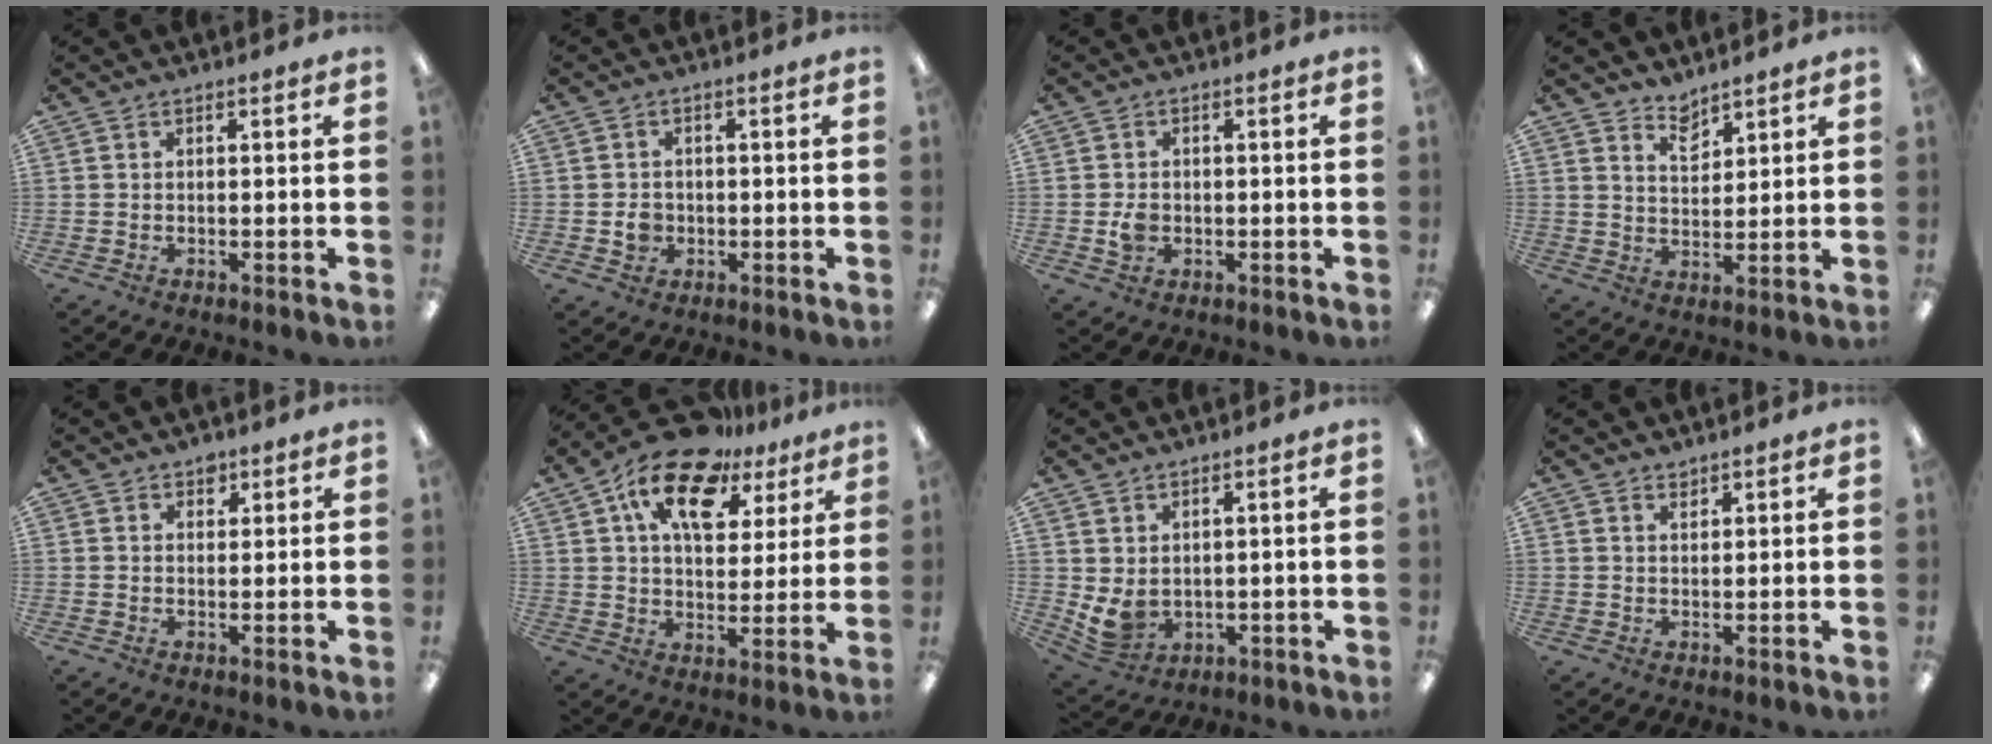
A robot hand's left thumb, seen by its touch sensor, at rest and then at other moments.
{"total": 3.3, "force": [-0.5, 3.0, 1.4], "torque": [-0.016, 0.002, -0.010]}
{"total": 3.3, "force": [-0.4, 2.6, 1.9], "torque": [-0.026, 0.001, -0.009]}
{"total": 4.9, "force": [4.2, 2.2, 1.1], "torque": [-0.017, -0.025, 0.078]}
{"total": 2.4, "force": [1.7, 1.6, 0.7], "torque": [-0.001, -0.005, 0.028]}
{"total": 16.5, "force": [9.9, 8.7, 9.9], "torque": [-0.172, -0.041, 0.174]}
{"total": 4.8, "force": [1.5, 3.6, 2.7], "torque": [-0.064, -0.016, 0.028]}
{"total": 1.4, "force": [1.3, 0.5, 0.1], "torque": [0.005, -0.006, 0.025]}